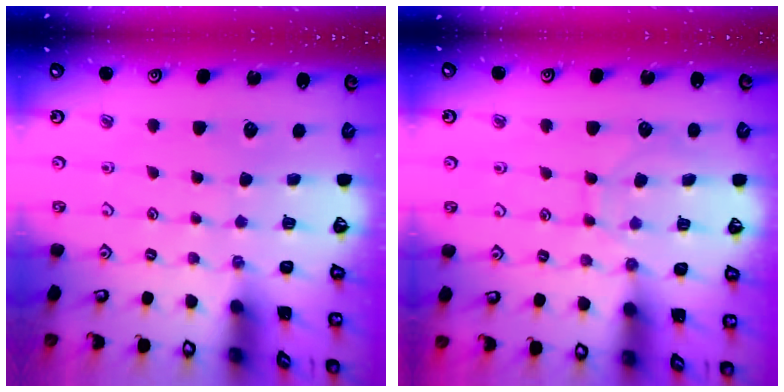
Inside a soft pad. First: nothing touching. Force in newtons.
{"total": 8.1, "press": 8.1, "slide": 0.5}